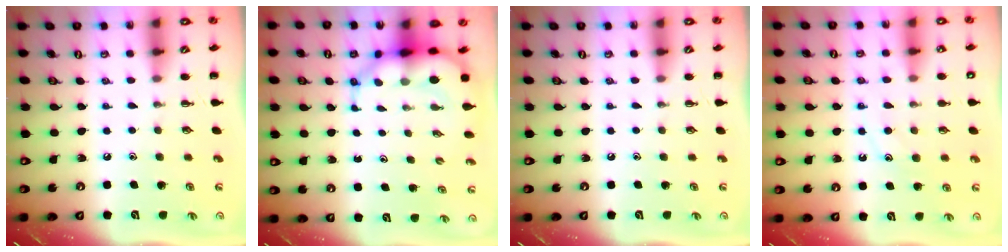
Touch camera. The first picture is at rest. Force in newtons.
{"total": 7.4, "press": 7.0, "slide": 2.2}
{"total": 0.0}
{"total": 10.5, "press": 10.4, "slide": 0.8}